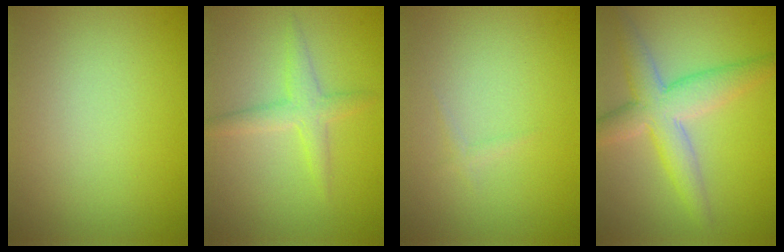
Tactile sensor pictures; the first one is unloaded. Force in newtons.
{"total": 2.3, "press": 2.3, "slide": 0.0}
{"total": 0.5, "press": 0.5, "slide": 0.0}
{"total": 5.3, "press": 5.3, "slide": 0.1}